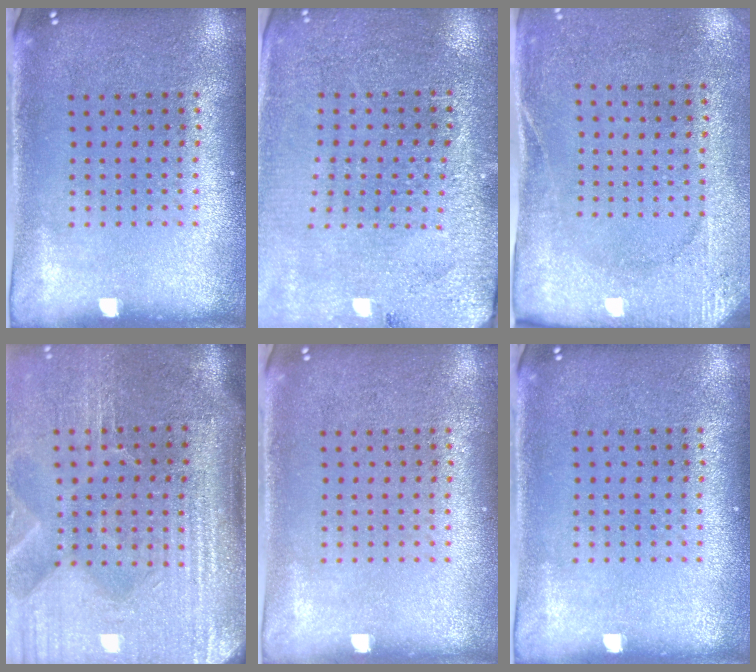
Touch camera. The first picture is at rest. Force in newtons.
{"total": 2.8, "press": 2.8, "slide": 0.2}
{"total": 2.6, "press": 2.2, "slide": 1.4}
{"total": 4.9, "press": 4.2, "slide": 2.6}
{"total": 0.0}
{"total": 0.0}